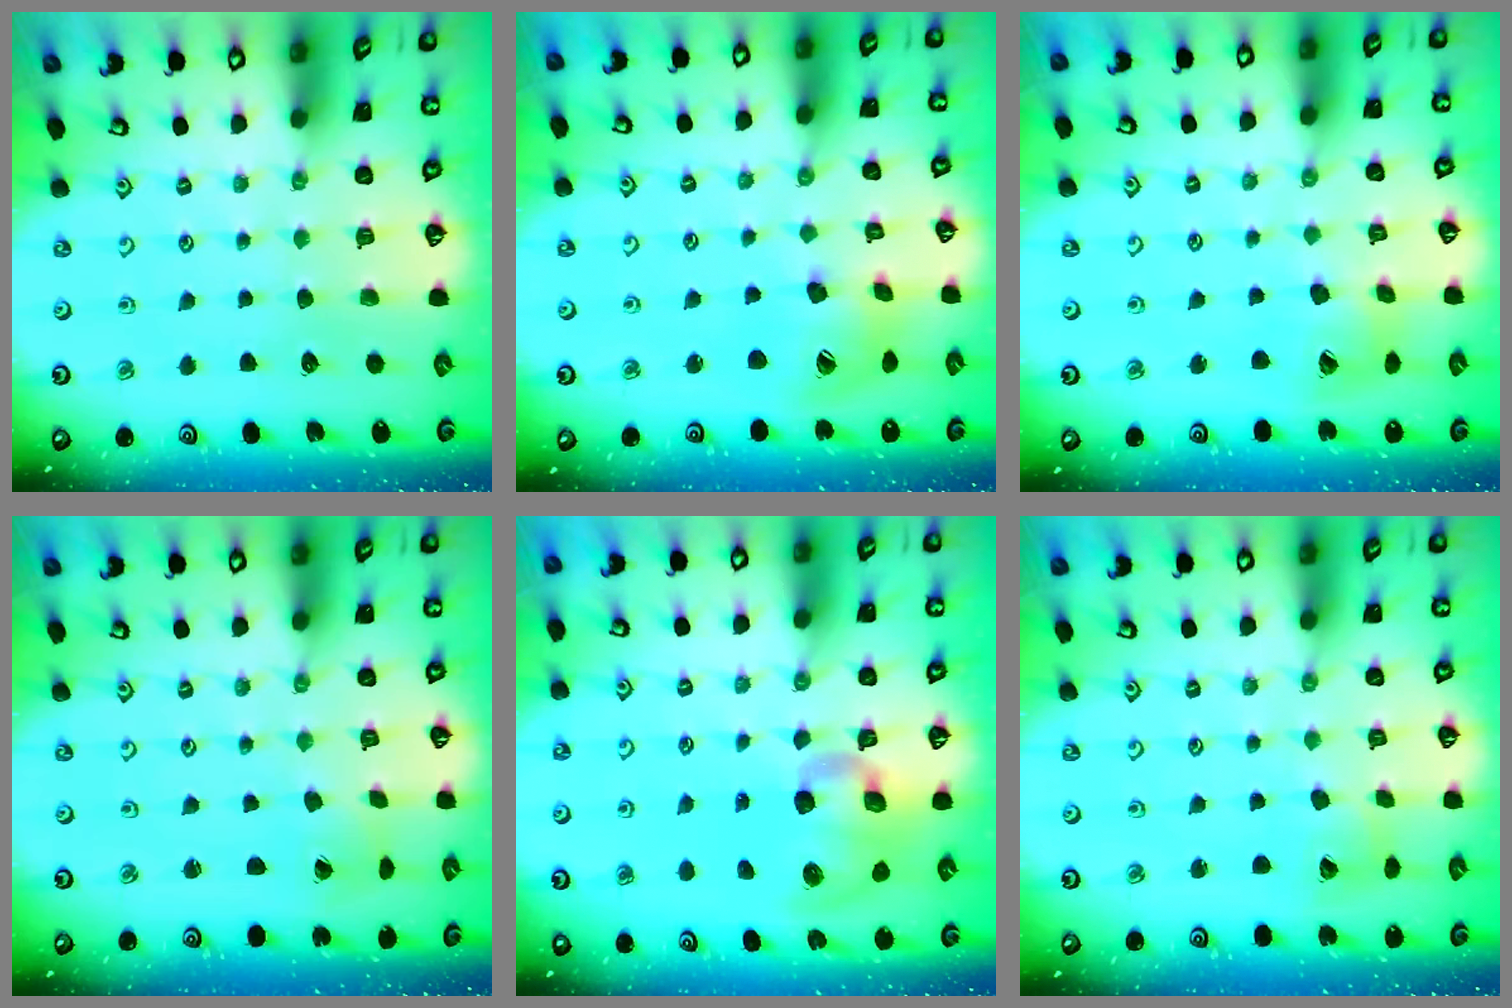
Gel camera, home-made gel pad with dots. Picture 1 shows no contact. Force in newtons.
{"total": 14.3, "press": 14.1, "slide": 2.2}
{"total": 11.9, "press": 11.8, "slide": 1.4}
{"total": 1.2, "press": 1.2, "slide": 0.2}
{"total": 12.5, "press": 12.3, "slide": 1.9}
{"total": 7.1, "press": 7.0, "slide": 0.9}